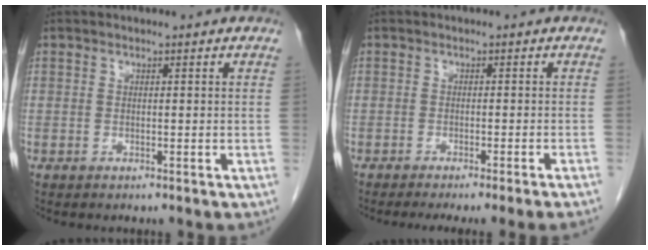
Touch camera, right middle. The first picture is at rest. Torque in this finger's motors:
{"motor_torque": [1.11, -1.03, 0.12, 0.05]}